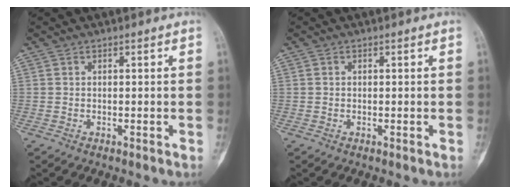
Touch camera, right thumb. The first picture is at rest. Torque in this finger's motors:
{"motor_torque": [-0.65, 0.03, -0.07, -0.09, -0.10]}